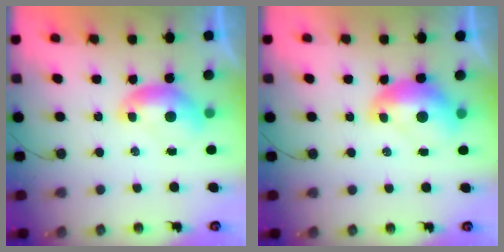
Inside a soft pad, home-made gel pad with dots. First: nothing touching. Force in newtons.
{"total": 2.4, "press": 2.3, "slide": 0.7}